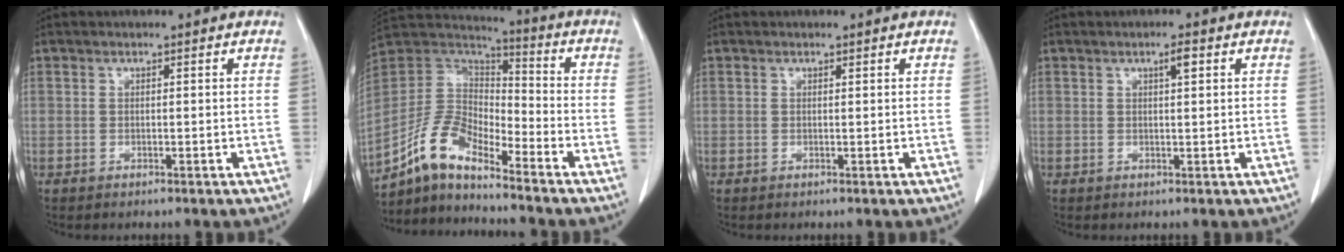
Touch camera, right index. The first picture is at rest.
{"total": 9.9, "force": [-8.0, 2.9, 4.9], "torque": [-0.113, 0.028, -0.159]}
{"total": 0.0}
{"total": 1.8, "force": [0.8, 0.3, 1.6], "torque": [-0.028, 0.001, 0.013]}